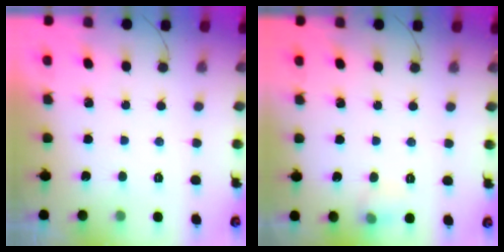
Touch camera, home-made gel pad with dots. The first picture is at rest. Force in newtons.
{"total": 5.8, "press": 5.6, "slide": 1.4}